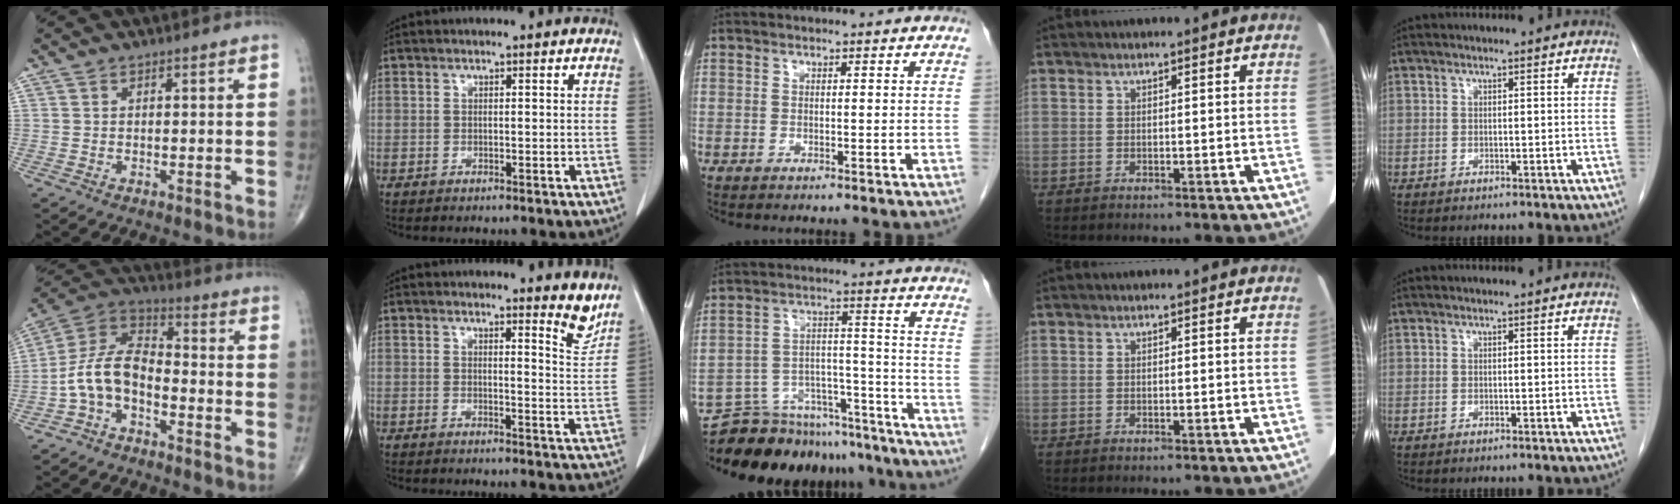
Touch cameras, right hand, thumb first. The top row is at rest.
{"thumb": {"total": 10.6, "force": [-3.9, 6.2, 7.6], "torque": [-0.145, 0.065, -0.088]}, "index": {"total": 3.9, "force": [3.6, 0.2, 1.5], "torque": [-0.021, -0.038, 0.029]}, "middle": {"total": 19.6, "force": [-18.3, 5.8, 4.0], "torque": [-0.068, 0.033, -0.260]}}